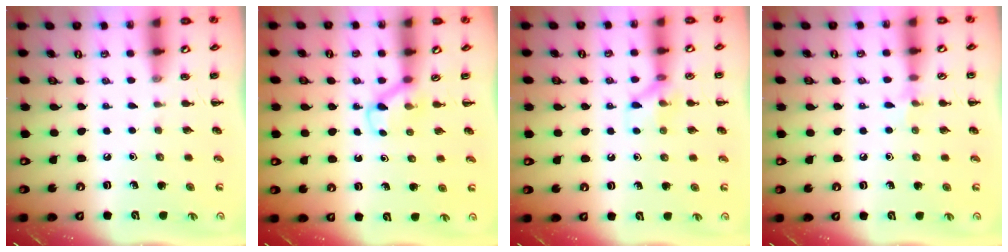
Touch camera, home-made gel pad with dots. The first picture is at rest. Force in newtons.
{"total": 3.7, "press": 3.5, "slide": 1.2}
{"total": 6.8, "press": 6.7, "slide": 0.7}
{"total": 5.3, "press": 5.0, "slide": 1.9}